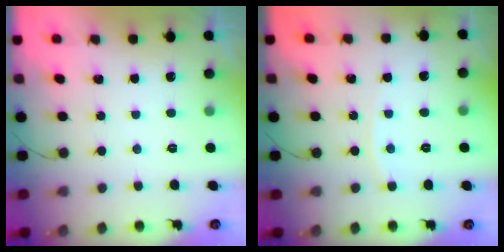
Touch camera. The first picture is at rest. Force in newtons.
{"total": 2.3, "press": 2.3, "slide": 0.3}